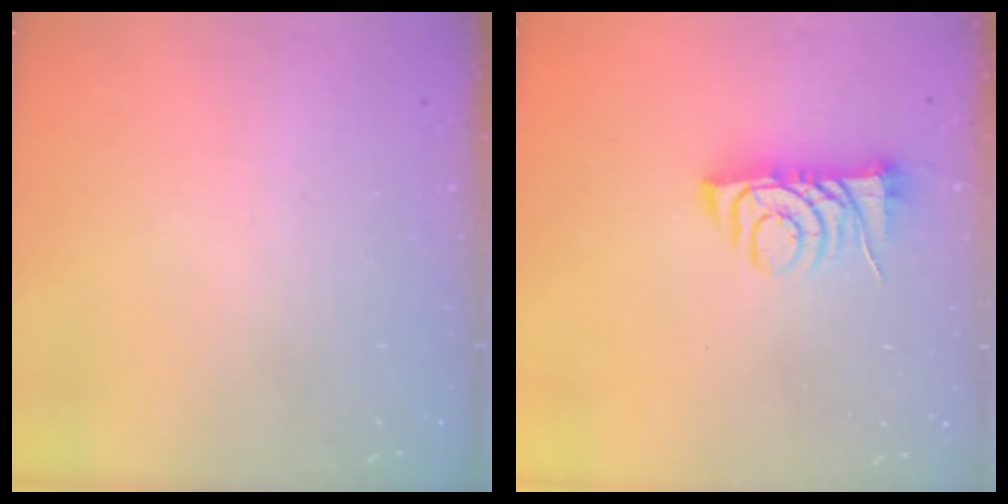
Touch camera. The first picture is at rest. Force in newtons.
{"total": 7.6, "press": 7.5, "slide": 1.0}